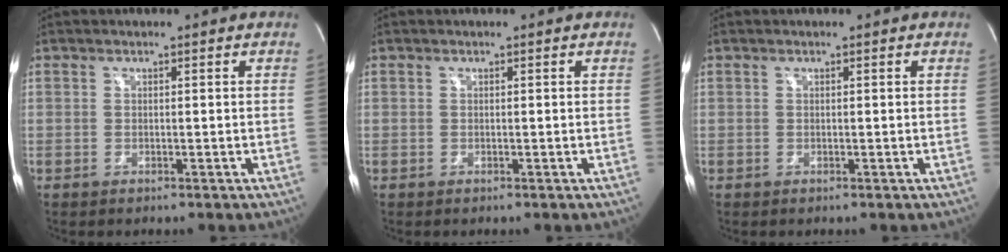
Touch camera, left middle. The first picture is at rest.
{"total": 0.0}
{"total": 0.0}